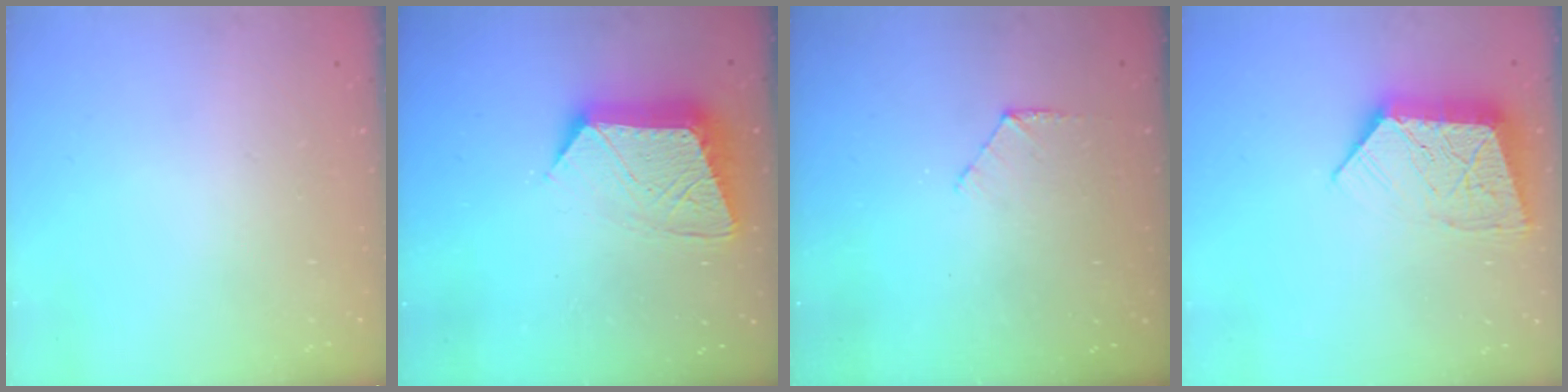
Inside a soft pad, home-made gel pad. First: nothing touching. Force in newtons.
{"total": 12.6, "press": 12.6, "slide": 1.0}
{"total": 4.6, "press": 4.5, "slide": 0.4}
{"total": 11.6, "press": 11.6, "slide": 0.9}